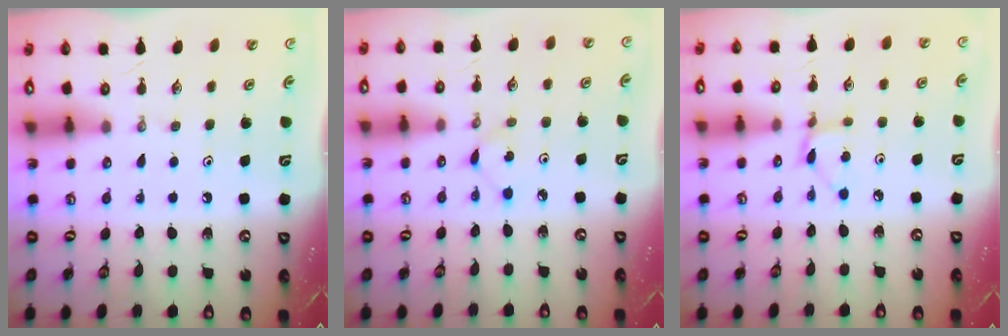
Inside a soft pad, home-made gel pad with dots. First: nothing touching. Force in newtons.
{"total": 2.5, "press": 2.4, "slide": 0.3}
{"total": 3.5, "press": 3.4, "slide": 0.4}